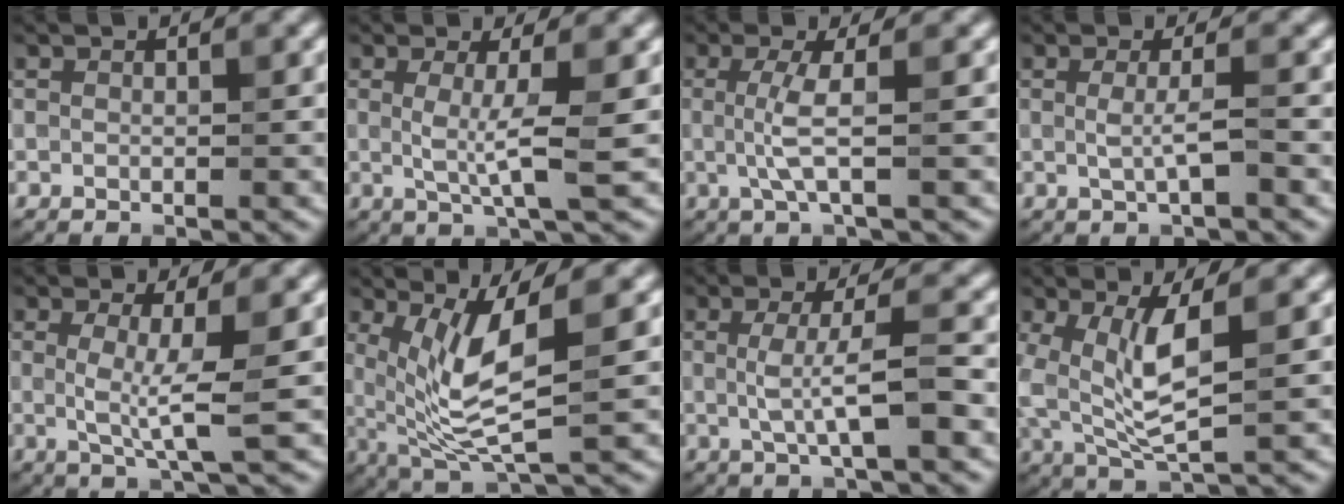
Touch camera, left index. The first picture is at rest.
{"total": 3.6, "force": [0.1, 0.5, 3.5], "torque": [-0.065, -0.006, 0.001]}
{"total": 2.9, "force": [0.0, 0.5, 2.9], "torque": [-0.065, -0.002, -0.002]}
{"total": 1.8, "force": [-0.1, 0.3, 1.8], "torque": [-0.039, -0.006, -0.003]}
{"total": 3.8, "force": [0.0, 0.5, 3.7], "torque": [-0.073, -0.009, 0.000]}
{"total": 6.5, "force": [1.0, 1.7, 6.2], "torque": [-0.125, -0.014, 0.028]}
{"total": 4.1, "force": [-0.1, 0.7, 4.0], "torque": [-0.075, -0.002, -0.002]}
{"total": 5.2, "force": [0.8, 1.5, 4.9], "torque": [-0.110, -0.009, 0.020]}